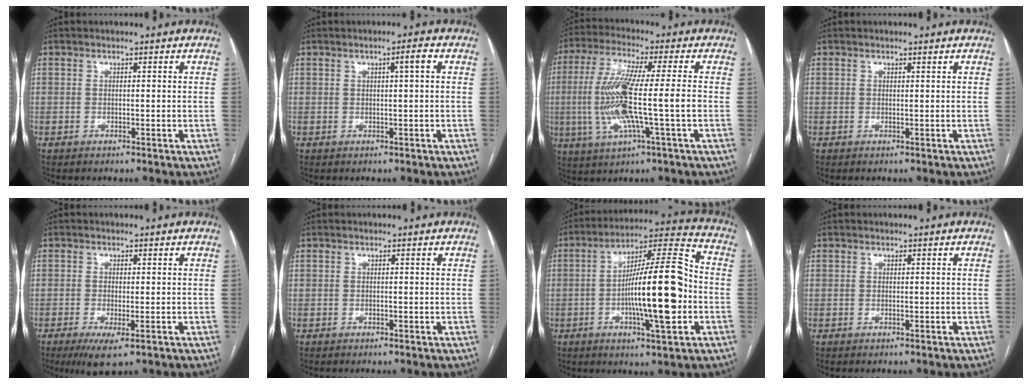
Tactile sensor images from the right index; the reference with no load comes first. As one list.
[{"total": 1.9, "force": [0.4, -0.3, 1.8], "torque": [-0.029, 0.003, 0.007]}, {"total": 13.3, "force": [-1.5, 0.5, 13.2], "torque": [-0.269, 0.000, -0.032]}, {"total": 0.0}, {"total": 4.3, "force": [-2.4, 0.7, 3.6], "torque": [-0.058, -0.011, -0.034]}, {"total": 0.0}, {"total": 17.1, "force": [-3.0, 2.5, 16.6], "torque": [-0.277, 0.015, -0.048]}, {"total": 0.0}]